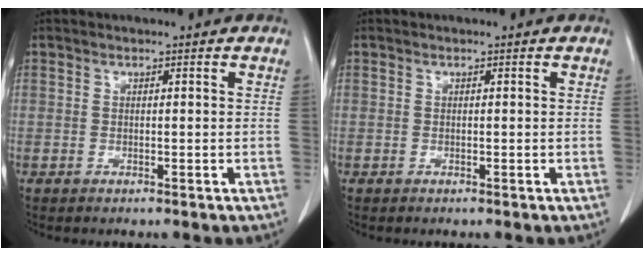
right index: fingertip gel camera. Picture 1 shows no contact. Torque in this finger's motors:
{"motor_torque": [0.01, 0.01, -0.01, 0.00]}